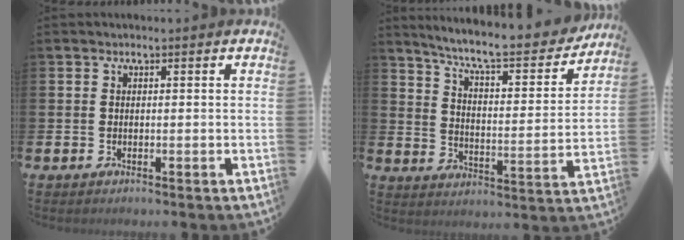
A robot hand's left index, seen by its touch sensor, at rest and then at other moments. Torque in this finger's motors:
{"motor_torque": [0.91, -1.23, 0.60, 0.21]}